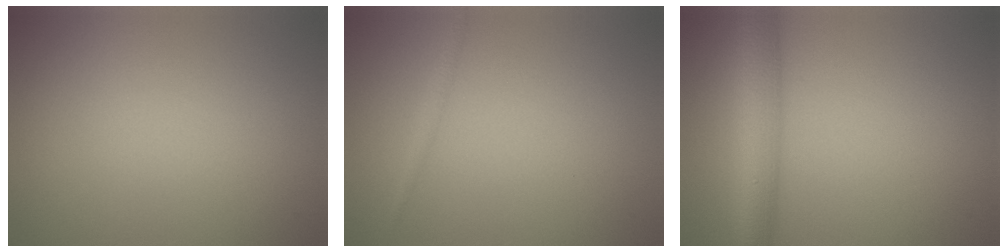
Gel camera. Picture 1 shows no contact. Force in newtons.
{"total": 0.8, "press": 0.8, "slide": 0.0}
{"total": 5.5, "press": 5.5, "slide": 0.2}